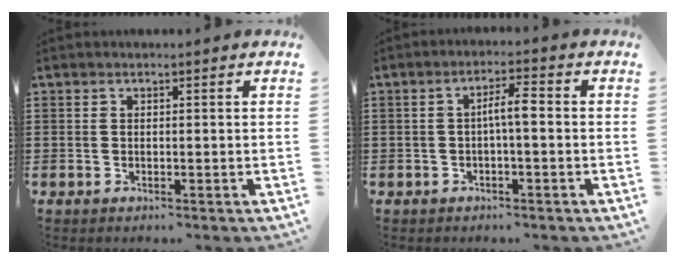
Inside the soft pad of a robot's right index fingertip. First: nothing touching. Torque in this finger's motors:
{"motor_torque": [0.89, -0.47, 0.14, 0.10]}